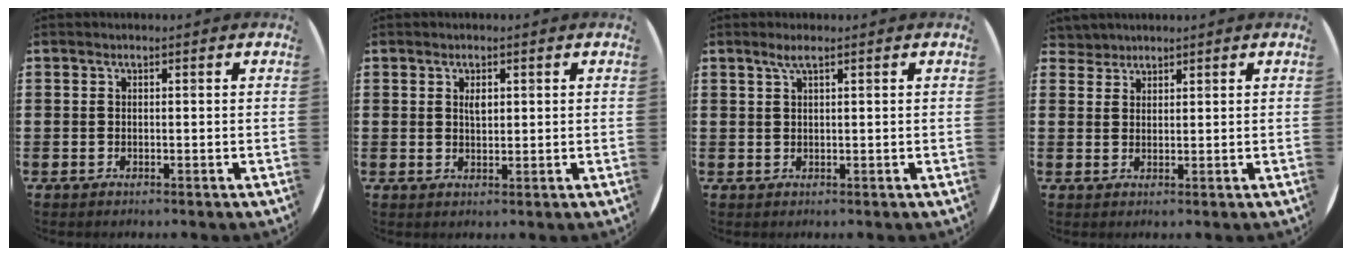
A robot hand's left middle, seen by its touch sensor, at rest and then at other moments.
{"total": 1.4, "force": [0.6, 0.7, 1.1], "torque": [-0.015, 0.002, 0.008]}
{"total": 1.7, "force": [1.0, 0.1, 1.3], "torque": [-0.026, 0.004, 0.017]}
{"total": 2.0, "force": [1.9, 0.7, -0.1], "torque": [-0.003, 0.002, 0.038]}